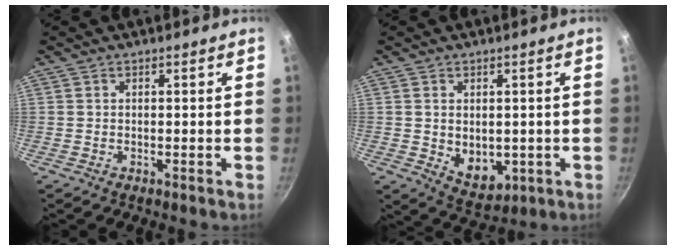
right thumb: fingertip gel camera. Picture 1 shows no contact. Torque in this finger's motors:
{"motor_torque": [-0.25, 0.54, 0.37, 0.56, -0.03]}